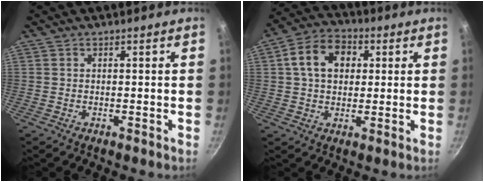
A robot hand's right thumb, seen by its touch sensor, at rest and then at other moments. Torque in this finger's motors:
{"motor_torque": [0.57, 1.47, 0.55, -0.48, 0.20]}